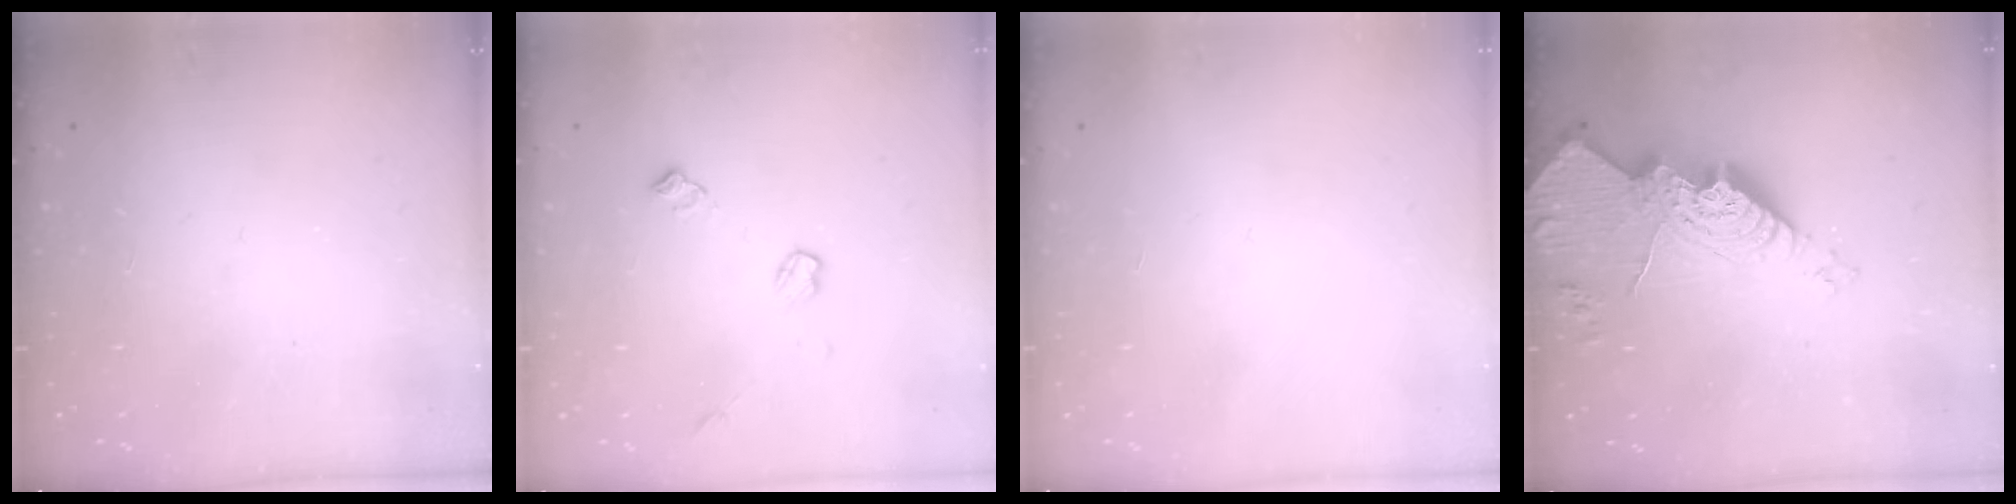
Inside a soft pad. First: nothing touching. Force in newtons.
{"total": 7.4, "press": 7.3, "slide": 0.9}
{"total": 0.0}
{"total": 17.7, "press": 17.6, "slide": 1.5}